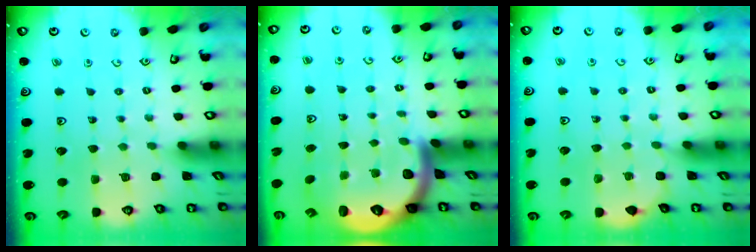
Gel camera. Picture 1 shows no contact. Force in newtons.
{"total": 4.6, "press": 4.6, "slide": 0.6}
{"total": 2.7, "press": 2.7, "slide": 0.3}